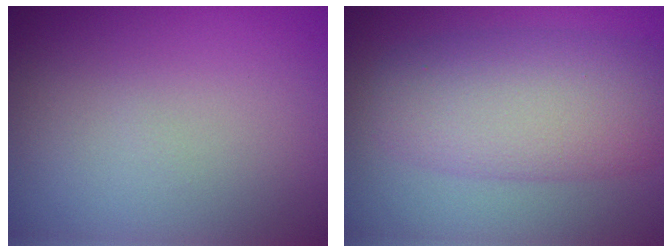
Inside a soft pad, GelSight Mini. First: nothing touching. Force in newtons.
{"total": 7.5, "press": 7.5, "slide": 0.1}